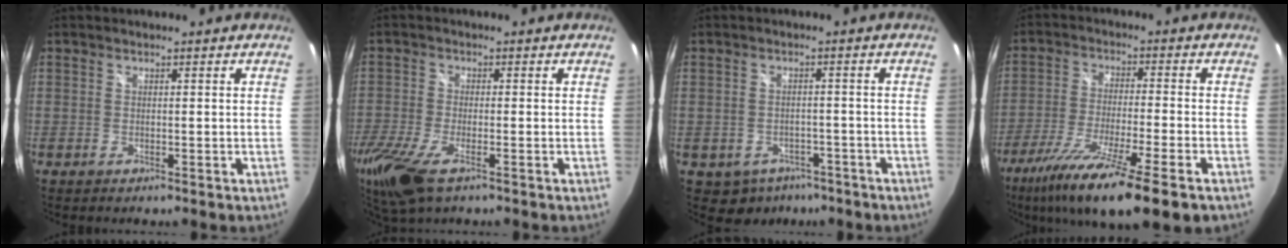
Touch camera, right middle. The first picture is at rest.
{"total": 13.6, "force": [-8.0, 4.8, 9.8], "torque": [-0.232, -0.059, -0.150]}
{"total": 6.4, "force": [-4.0, 4.6, 1.9], "torque": [-0.045, 0.002, -0.042]}
{"total": 17.4, "force": [-11.3, 1.3, 13.1], "torque": [-0.249, -0.060, -0.195]}